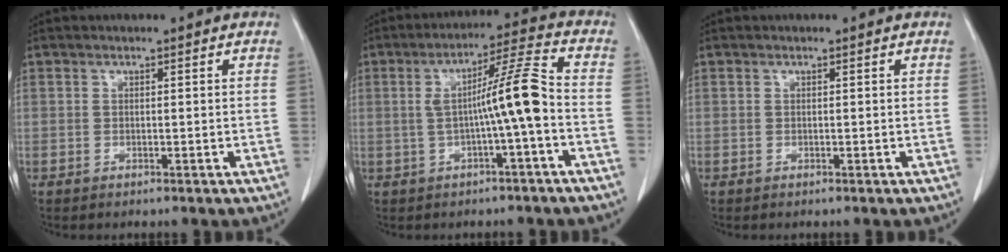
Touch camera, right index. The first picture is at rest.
{"total": 8.8, "force": [-1.1, -0.7, 8.8], "torque": [-0.143, 0.022, -0.018]}
{"total": 0.0}